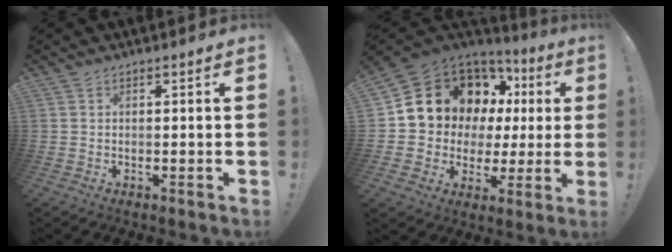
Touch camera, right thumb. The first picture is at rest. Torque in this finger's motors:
{"motor_torque": [2.09, 2.15, 0.63, -0.48, 0.13]}